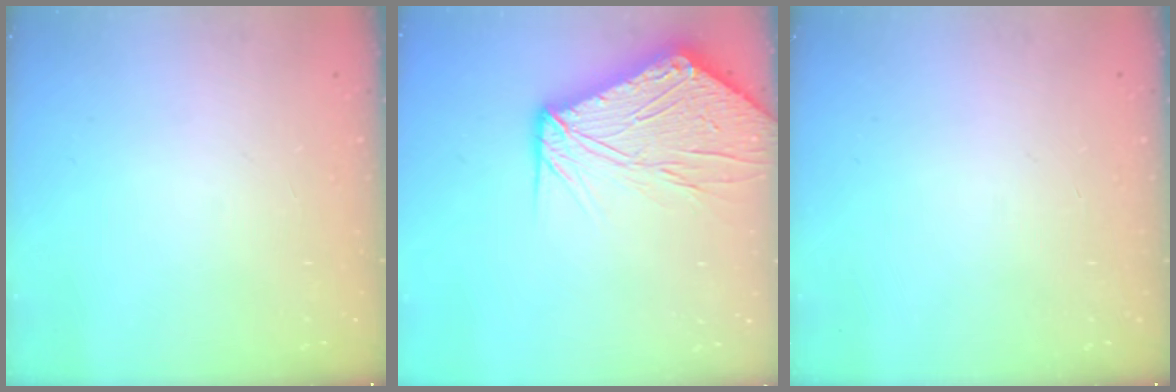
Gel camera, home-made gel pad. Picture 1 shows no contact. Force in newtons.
{"total": 15.5, "press": 15.5, "slide": 1.5}
{"total": 0.0}